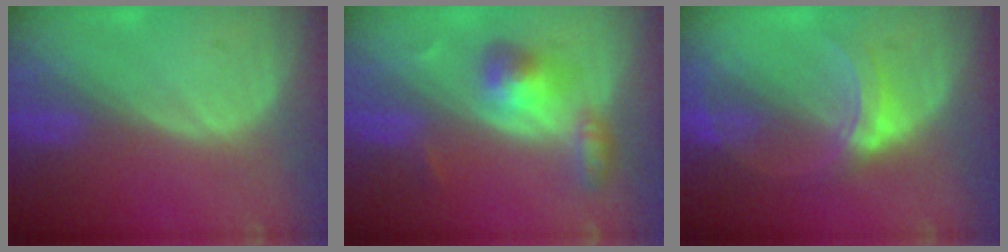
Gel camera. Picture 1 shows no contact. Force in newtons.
{"total": 5.5, "press": 5.3, "slide": 1.6}
{"total": 5.6, "press": 5.6, "slide": 0.4}